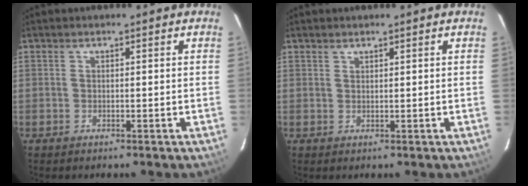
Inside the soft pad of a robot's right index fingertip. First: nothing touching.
{"total": 0.6, "force": [0.6, 0.2, 0.1], "torque": [-0.001, 0.002, 0.012]}